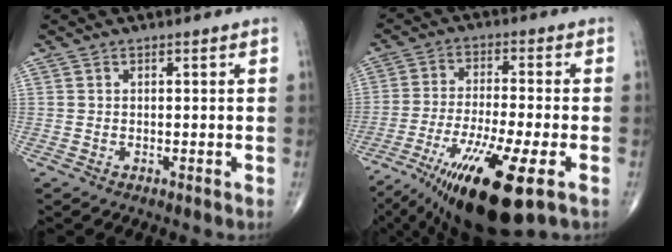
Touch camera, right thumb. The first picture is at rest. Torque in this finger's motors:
{"motor_torque": [0.39, 0.55, 1.45, -0.44, 0.52]}